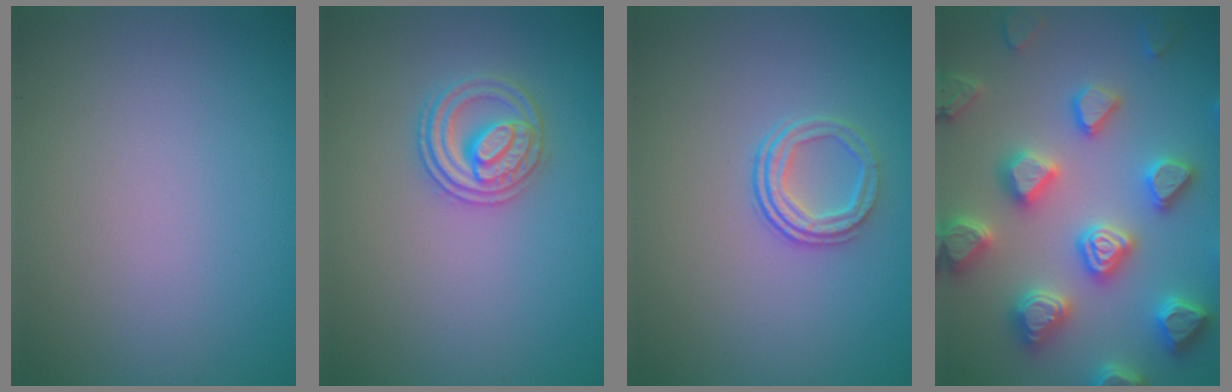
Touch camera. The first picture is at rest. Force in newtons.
{"total": 2.7, "press": 2.6, "slide": 0.3}
{"total": 2.4, "press": 1.7, "slide": 1.7}
{"total": 7.4, "press": 7.3, "slide": 1.6}